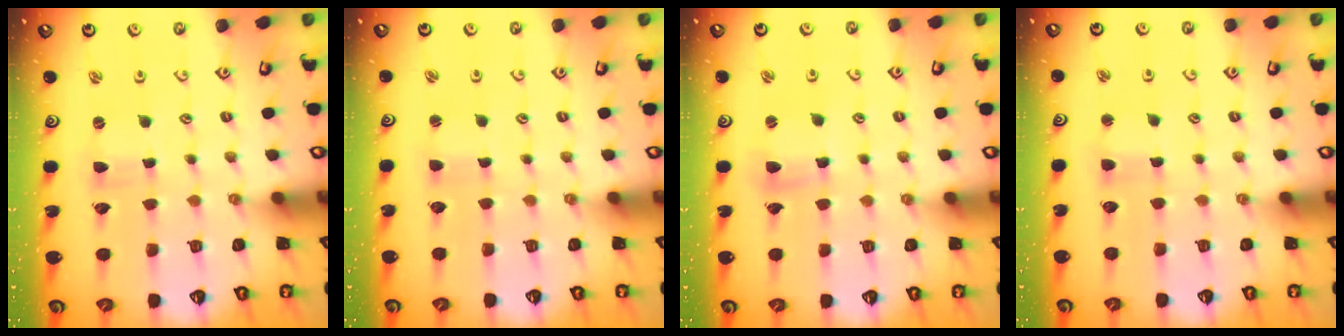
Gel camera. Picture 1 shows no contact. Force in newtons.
{"total": 1.0, "press": 1.0, "slide": 0.0}
{"total": 4.6, "press": 4.5, "slide": 0.5}
{"total": 2.8, "press": 2.7, "slide": 0.6}